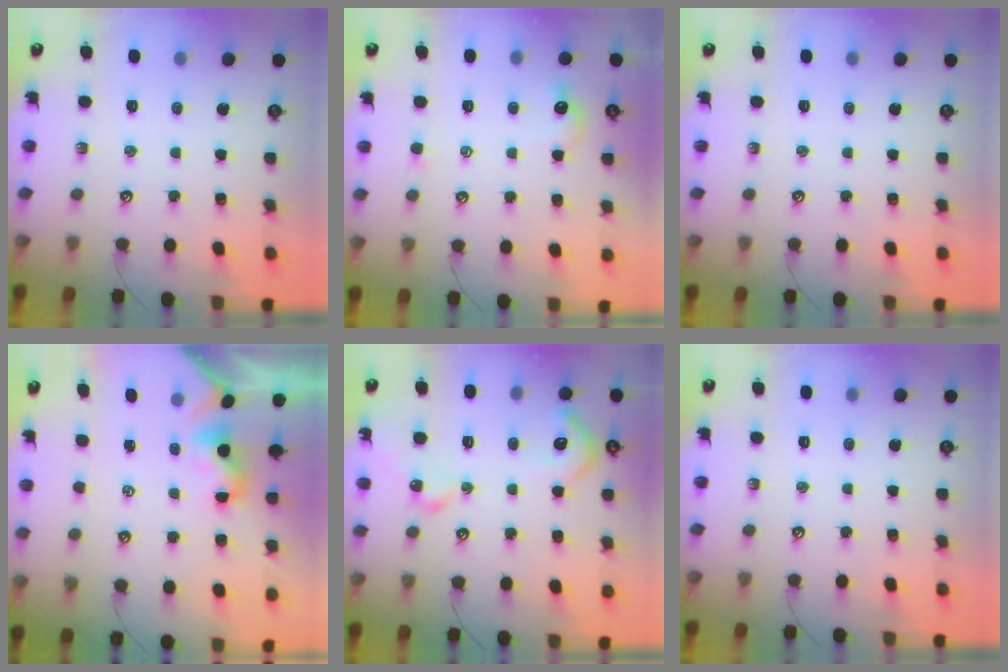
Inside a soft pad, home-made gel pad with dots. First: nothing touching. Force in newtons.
{"total": 0.8, "press": 0.5, "slide": 0.6}
{"total": 0.0}
{"total": 2.0, "press": 2.0, "slide": 0.4}
{"total": 8.9, "press": 8.8, "slide": 1.1}
{"total": 0.0}